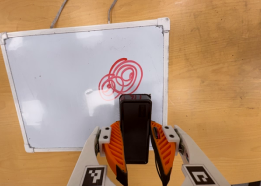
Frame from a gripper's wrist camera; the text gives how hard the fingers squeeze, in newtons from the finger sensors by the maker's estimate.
{"total": 6.1, "left": 4.6, "right": 7.7}